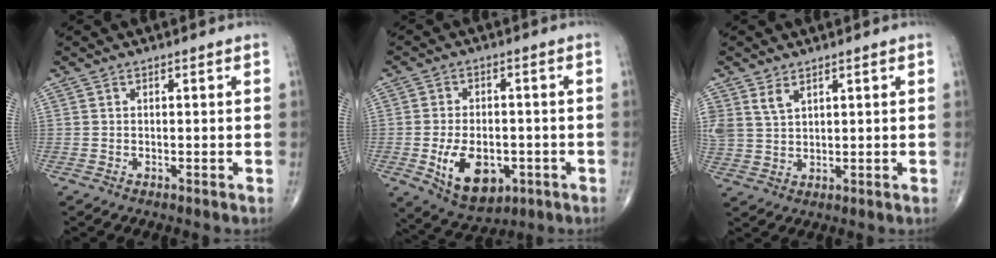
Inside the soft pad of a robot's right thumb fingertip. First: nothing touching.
{"total": 12.0, "force": [-3.4, 7.4, 8.8], "torque": [-0.126, 0.004, -0.040]}
{"total": 4.5, "force": [2.7, 2.6, 2.4], "torque": [-0.045, -0.009, 0.064]}